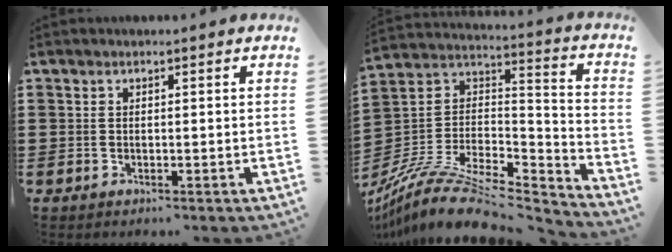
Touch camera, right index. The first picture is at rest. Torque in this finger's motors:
{"motor_torque": [-0.66, 0.69, 0.25, 0.10]}